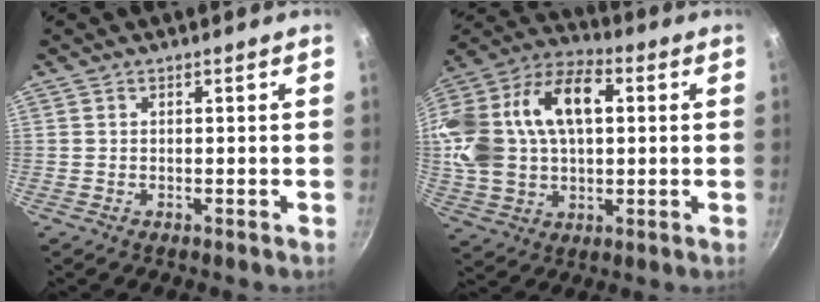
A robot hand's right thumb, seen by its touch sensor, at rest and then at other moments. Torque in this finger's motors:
{"motor_torque": [2.53, 2.48, 1.94, 0.26, 0.32]}